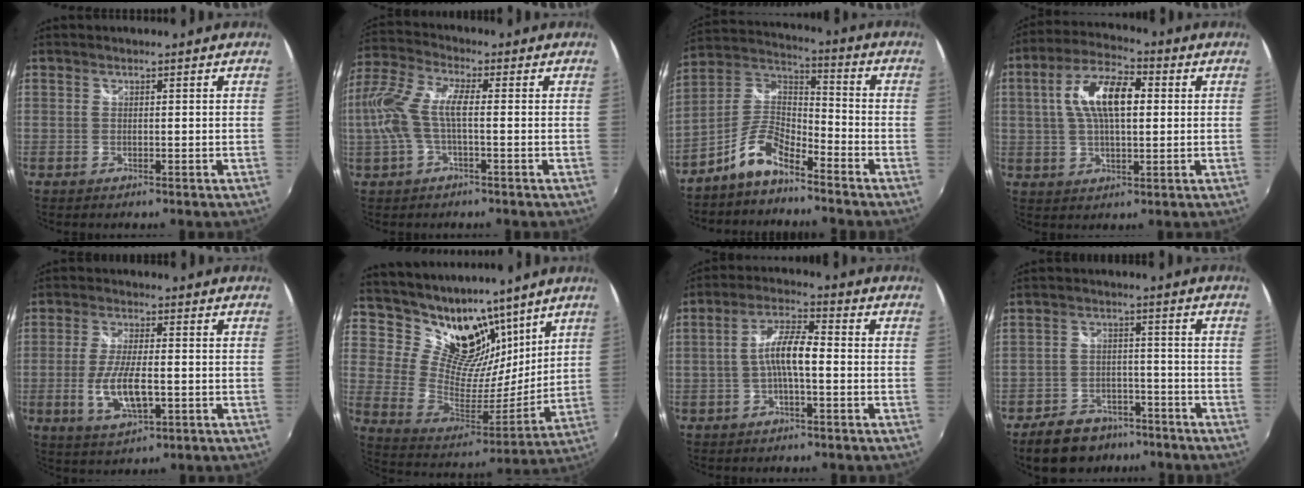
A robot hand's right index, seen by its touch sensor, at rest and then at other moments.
{"total": 10.6, "force": [-0.9, 3.6, 9.9], "torque": [-0.206, 0.007, -0.018]}
{"total": 8.9, "force": [-6.3, 2.9, 5.5], "torque": [-0.132, 0.029, -0.129]}
{"total": 11.7, "force": [2.0, 5.0, 10.4], "torque": [-0.196, 0.022, 0.032]}
{"total": 9.2, "force": [-2.2, 3.2, 8.3], "torque": [-0.168, -0.011, -0.037]}
{"total": 17.3, "force": [12.6, 9.2, 7.5], "torque": [-0.146, -0.007, 0.230]}
{"total": 6.9, "force": [-1.4, 1.6, 6.5], "torque": [-0.134, 0.015, -0.027]}
{"total": 11.6, "force": [-8.6, 6.5, 4.1], "torque": [-0.109, 0.011, -0.122]}